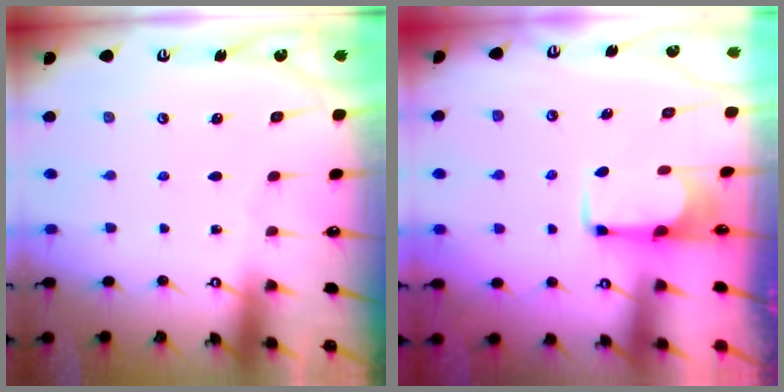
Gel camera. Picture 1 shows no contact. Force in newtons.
{"total": 1.9, "press": 1.7, "slide": 0.9}